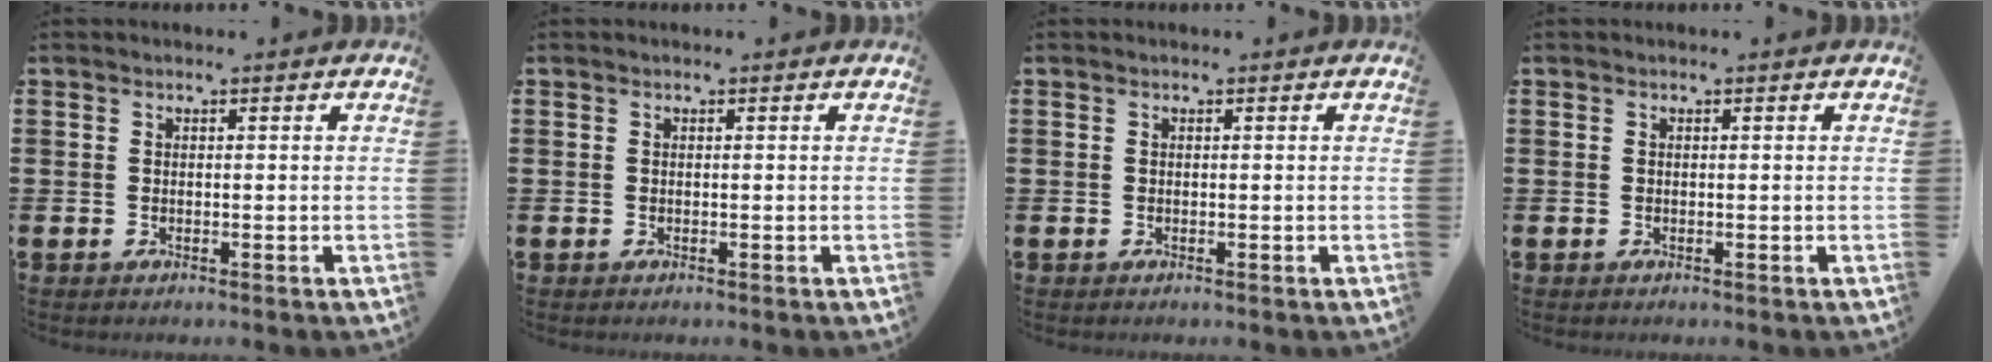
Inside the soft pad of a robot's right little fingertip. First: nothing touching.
{"total": 0.0}
{"total": 0.0}
{"total": 0.0}